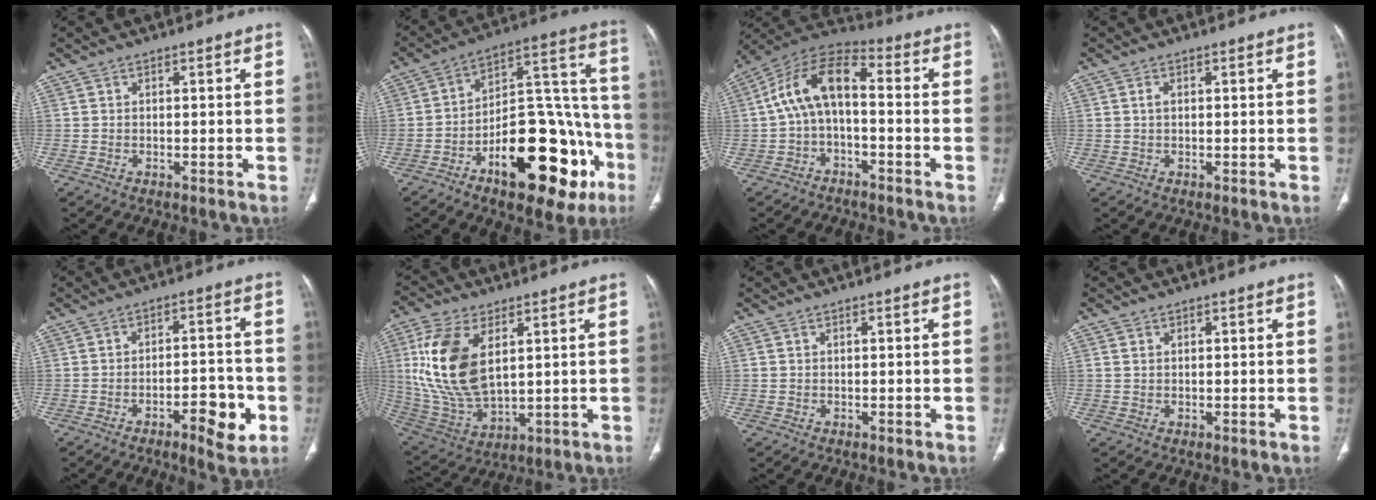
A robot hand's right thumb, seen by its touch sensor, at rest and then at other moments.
{"total": 28.3, "force": [-12.0, 12.7, 22.3], "torque": [-0.270, 0.083, -0.163]}
{"total": 10.8, "force": [-1.0, 5.5, 9.3], "torque": [-0.170, 0.048, -0.030]}
{"total": 0.9, "force": [0.1, 0.6, 0.8], "torque": [-0.011, 0.004, 0.002]}
{"total": 8.8, "force": [-3.8, 3.3, 7.2], "torque": [-0.090, 0.025, -0.053]}
{"total": 17.6, "force": [4.6, 9.7, 14.0], "torque": [-0.282, -0.018, 0.100]}
{"total": 0.0}
{"total": 1.0, "force": [0.3, 0.8, 0.5], "torque": [-0.009, 0.000, 0.008]}